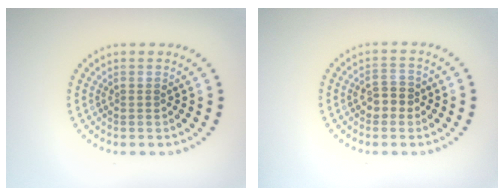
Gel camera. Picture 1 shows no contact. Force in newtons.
{"total": 2.2, "press": 2.2, "slide": 0.3}